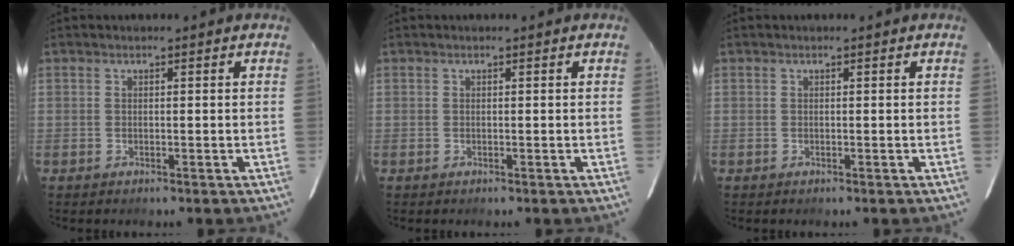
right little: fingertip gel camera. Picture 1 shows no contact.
{"total": 0.0}
{"total": 0.0}